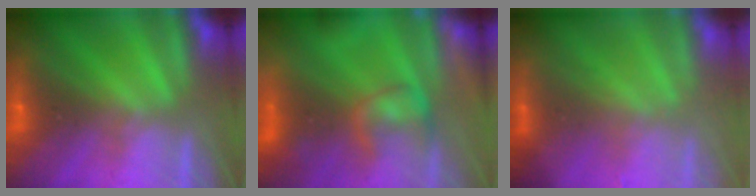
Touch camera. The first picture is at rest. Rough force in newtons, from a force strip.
{"total": 8.5}
{"total": 2.7}